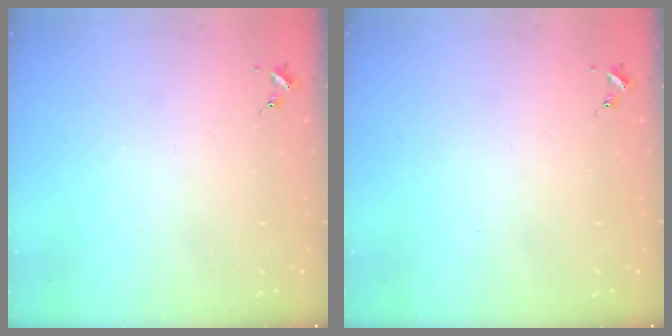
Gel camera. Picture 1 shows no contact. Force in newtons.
{"total": 0.0}